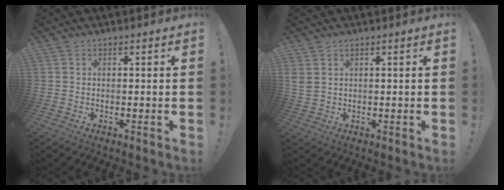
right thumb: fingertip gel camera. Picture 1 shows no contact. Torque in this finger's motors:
{"motor_torque": [0.39, 0.35, 0.13, -0.16, -0.01]}